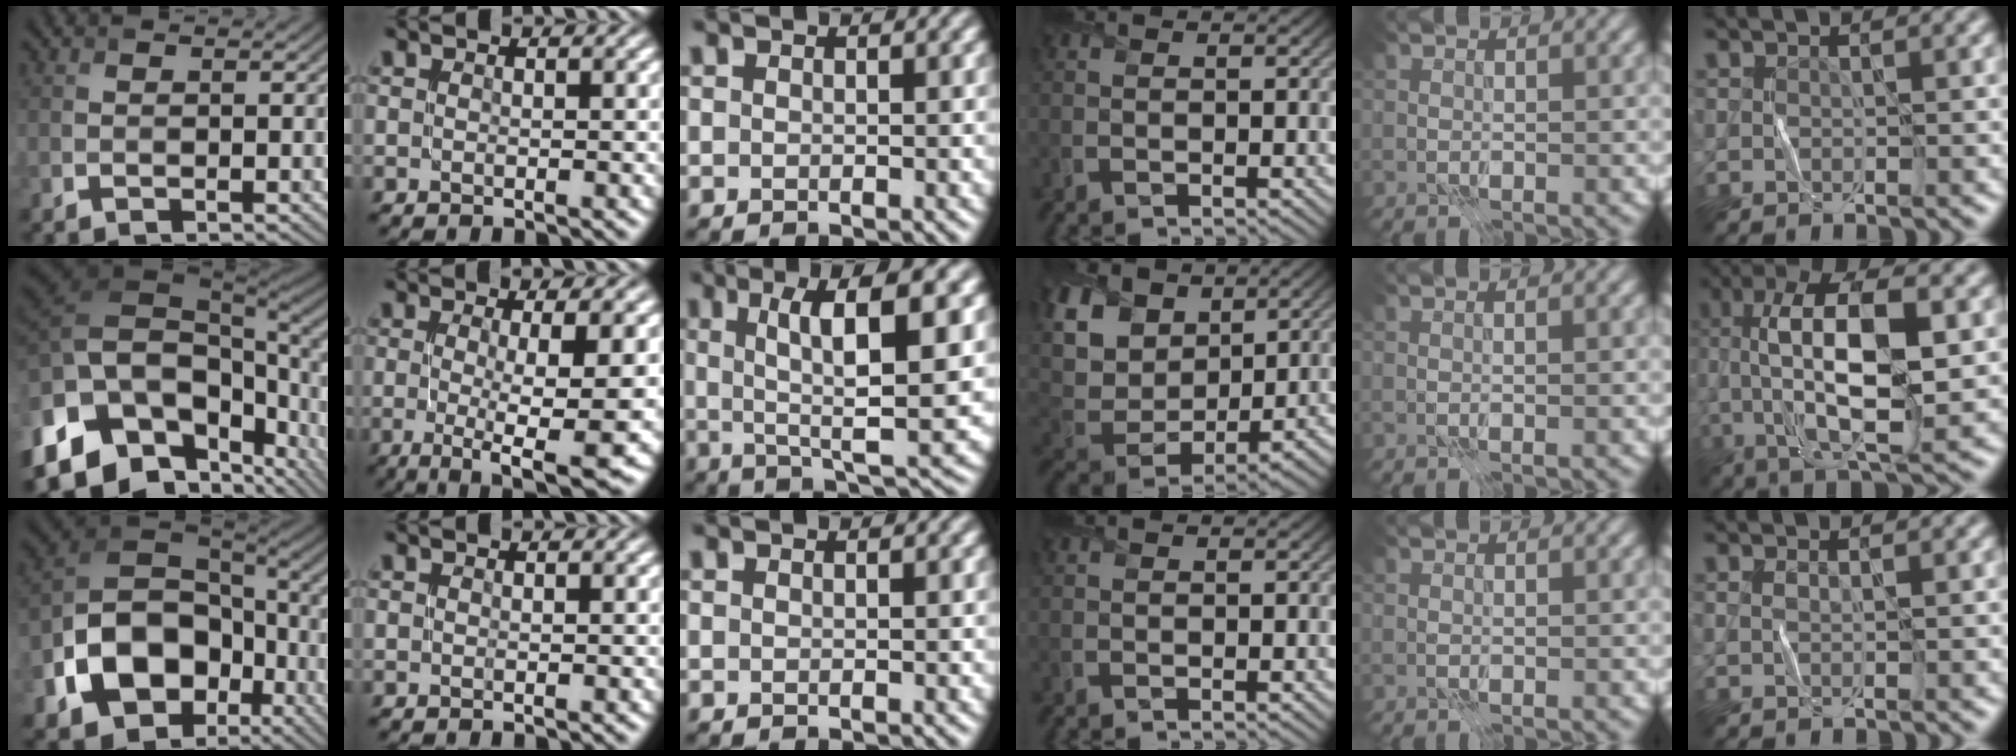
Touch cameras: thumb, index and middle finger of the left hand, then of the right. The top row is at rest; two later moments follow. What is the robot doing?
{"motion": "fold", "object": "shorts"}